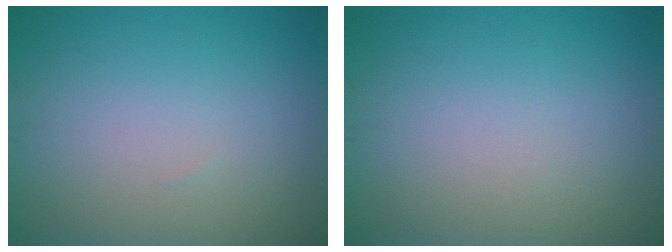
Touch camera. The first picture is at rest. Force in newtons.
{"total": 0.0}